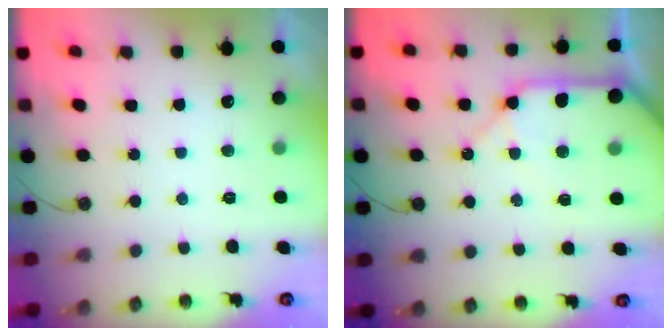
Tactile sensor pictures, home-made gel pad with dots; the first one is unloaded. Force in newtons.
{"total": 11.7, "press": 11.6, "slide": 1.5}